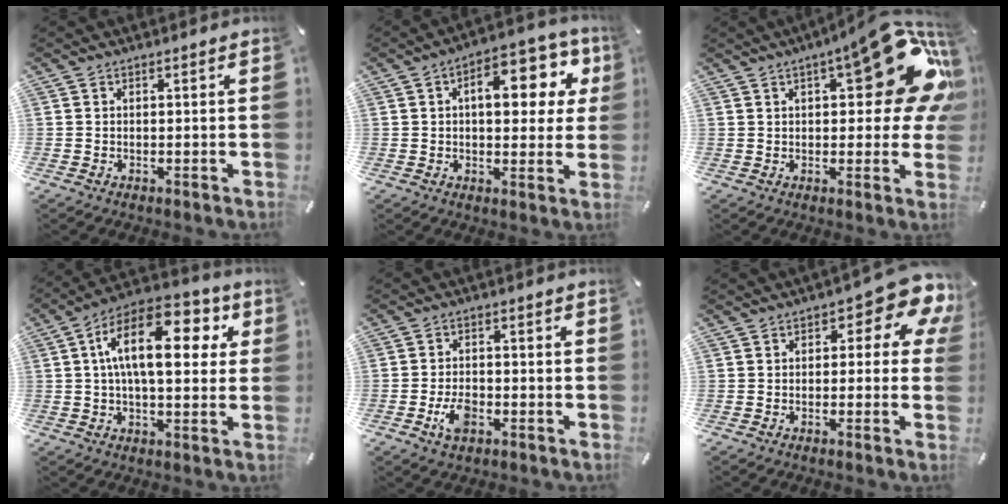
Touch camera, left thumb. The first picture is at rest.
{"total": 14.0, "force": [4.1, 7.5, 11.1], "torque": [-0.143, -0.014, 0.065]}
{"total": 22.1, "force": [7.5, 8.8, 18.9], "torque": [-0.226, -0.043, 0.113]}
{"total": 17.8, "force": [4.8, 9.0, 14.5], "torque": [-0.247, -0.005, 0.076]}
{"total": 5.9, "force": [-2.5, 3.5, 4.0], "torque": [-0.089, 0.008, -0.047]}
{"total": 9.2, "force": [4.0, 4.2, 7.1], "torque": [-0.085, -0.029, 0.065]}